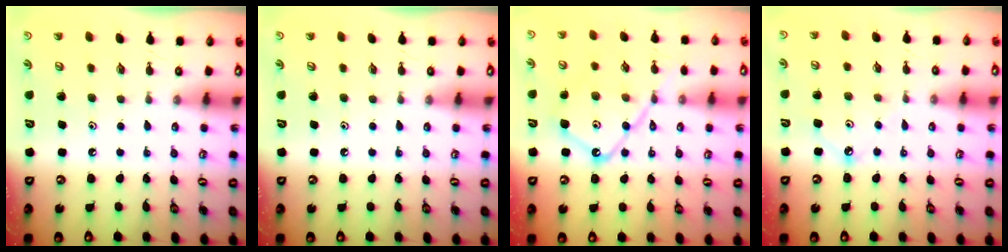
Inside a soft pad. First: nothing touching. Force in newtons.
{"total": 0.0}
{"total": 13.5, "press": 13.4, "slide": 1.1}
{"total": 4.3, "press": 4.3, "slide": 0.4}